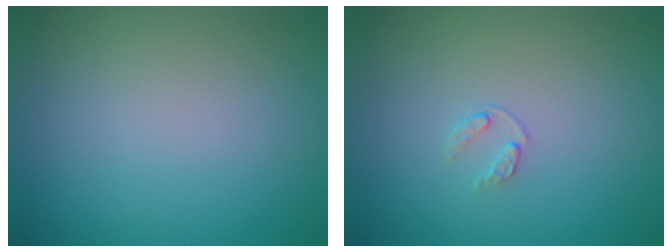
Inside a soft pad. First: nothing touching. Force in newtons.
{"total": 0.8, "press": 0.5, "slide": 0.6}